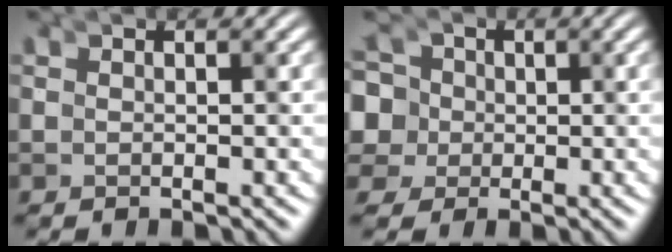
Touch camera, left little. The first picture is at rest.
{"total": 5.6, "force": [-2.2, 5.1, 0.3], "torque": [-0.079, -0.053, -0.029]}